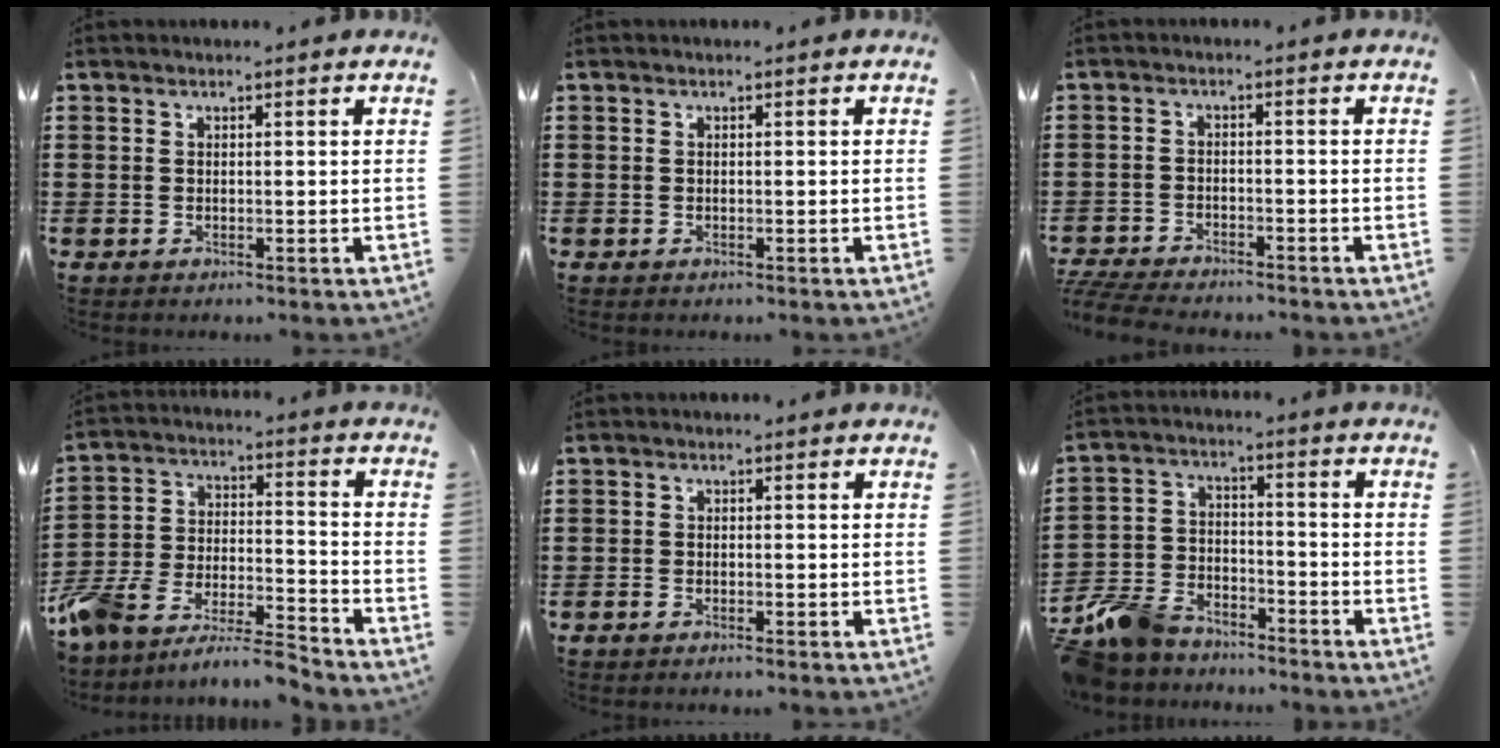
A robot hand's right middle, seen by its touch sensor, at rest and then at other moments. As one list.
[{"total": 0.0}, {"total": 4.3, "force": [-4.2, 0.3, 0.7], "torque": [-0.033, -0.008, -0.091]}, {"total": 8.9, "force": [-8.6, 1.3, 1.9], "torque": [-0.036, 0.017, -0.171]}, {"total": 0.9, "force": [-0.9, 0.1, 0.2], "torque": [-0.006, -0.003, -0.017]}, {"total": 8.4, "force": [-7.8, 2.7, 1.6], "torque": [-0.055, 0.019, -0.159]}]